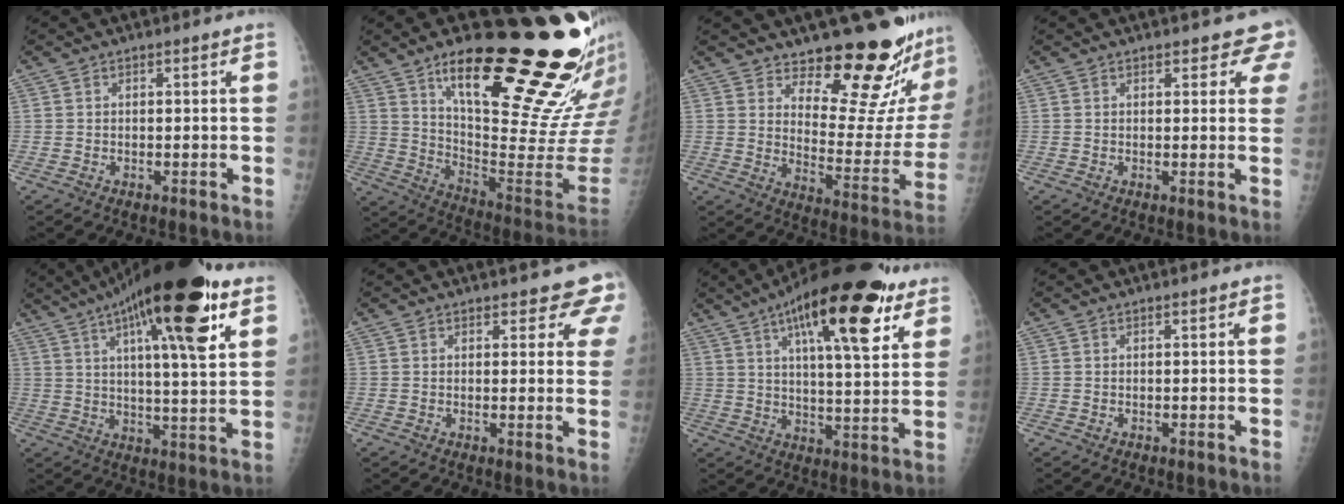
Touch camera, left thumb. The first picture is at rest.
{"total": 31.4, "force": [19.0, 8.0, 23.7], "torque": [-0.281, -0.088, 0.302]}
{"total": 20.0, "force": [17.5, 4.9, 8.3], "torque": [-0.065, -0.172, 0.228]}
{"total": 4.6, "force": [3.7, 1.9, 1.8], "torque": [0.015, -0.012, 0.032]}
{"total": 23.7, "force": [11.8, 5.7, 19.7], "torque": [-0.304, -0.014, 0.178]}
{"total": 6.1, "force": [5.1, 2.5, 2.3], "torque": [0.014, -0.022, 0.044]}
{"total": 23.5, "force": [12.2, 7.3, 18.7], "torque": [-0.268, -0.021, 0.181]}
{"total": 0.0}